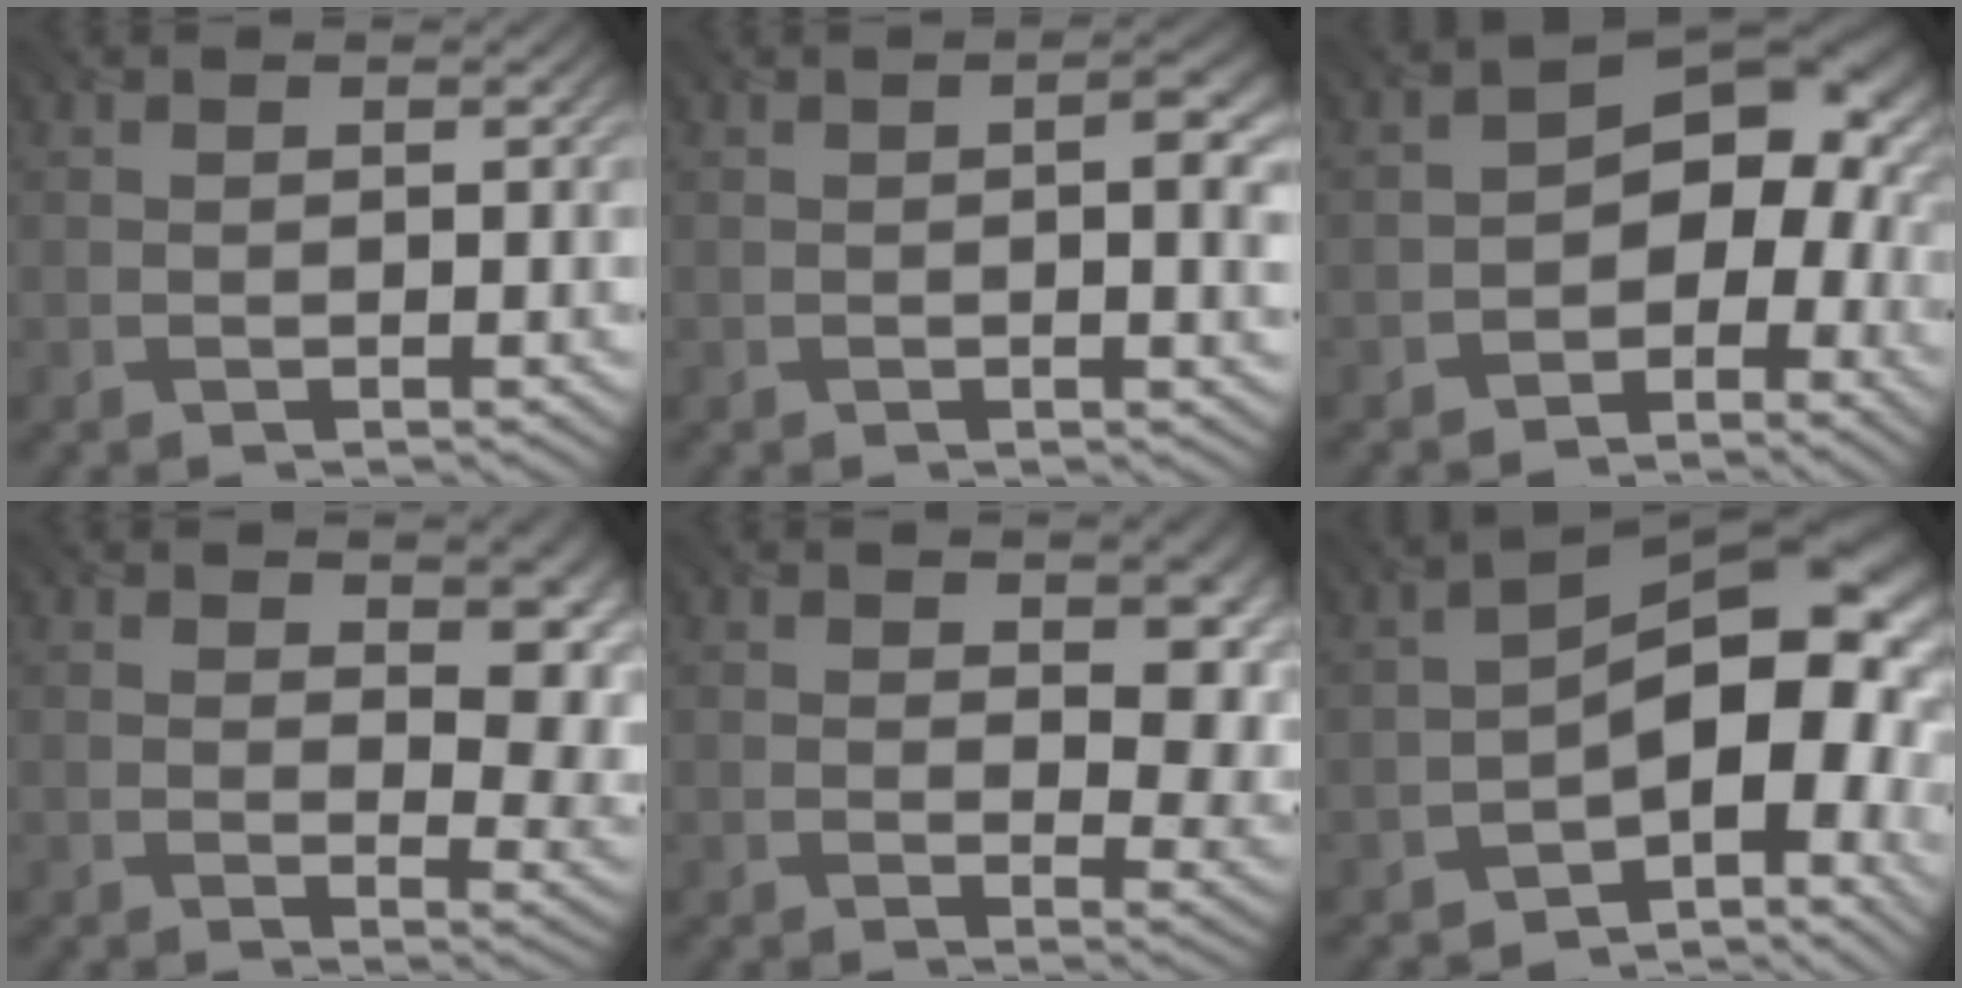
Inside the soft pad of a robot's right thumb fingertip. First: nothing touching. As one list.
[{"total": 3.2, "force": [0.3, 0.9, 3.0], "torque": [-0.046, 0.001, 0.003]}, {"total": 9.1, "force": [-2.5, 6.4, 5.9], "torque": [-0.058, 0.002, -0.059]}, {"total": 7.5, "force": [2.8, 3.7, 5.9], "torque": [-0.083, -0.009, 0.050]}, {"total": 6.7, "force": [2.0, 3.6, 5.2], "torque": [-0.073, -0.010, 0.033]}, {"total": 12.7, "force": [-3.7, 6.8, 10.1], "torque": [-0.125, -0.003, -0.066]}]